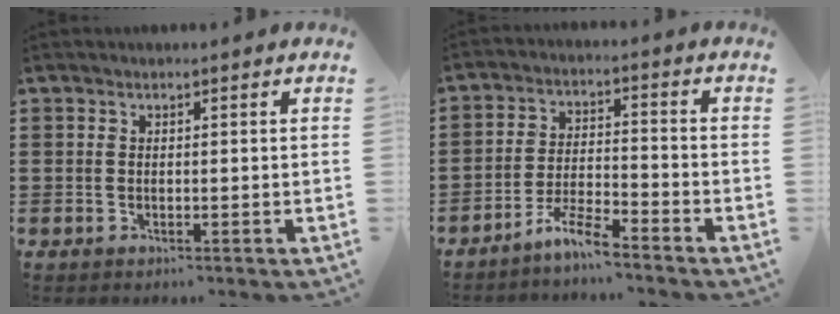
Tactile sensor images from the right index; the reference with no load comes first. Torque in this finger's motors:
{"motor_torque": [0.34, 0.77, -0.91, -0.21]}